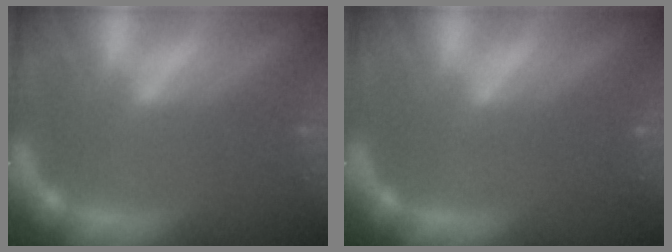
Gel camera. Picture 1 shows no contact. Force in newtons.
{"total": 0.0}